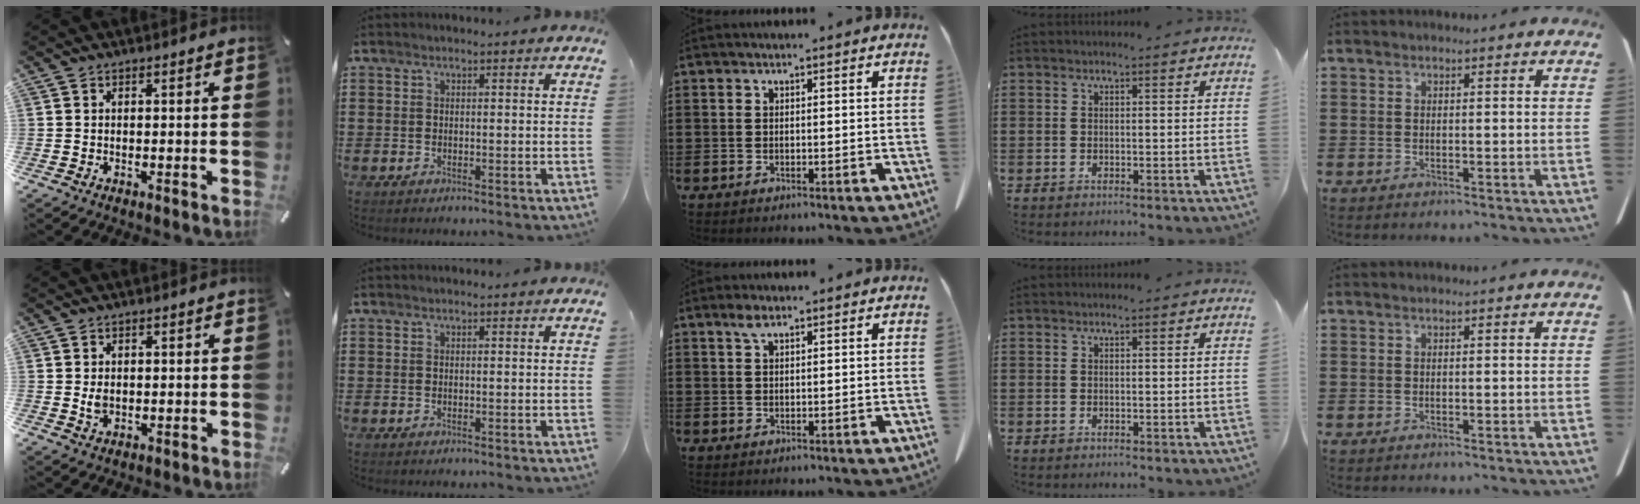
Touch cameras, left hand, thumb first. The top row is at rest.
{"thumb": {"total": 2.2, "force": [0.1, 1.7, 1.4], "torque": [-0.021, 0.000, -0.001]}, "middle": {"total": 2.0, "force": [1.1, 0.7, 1.5], "torque": [-0.034, 0.003, 0.020]}}